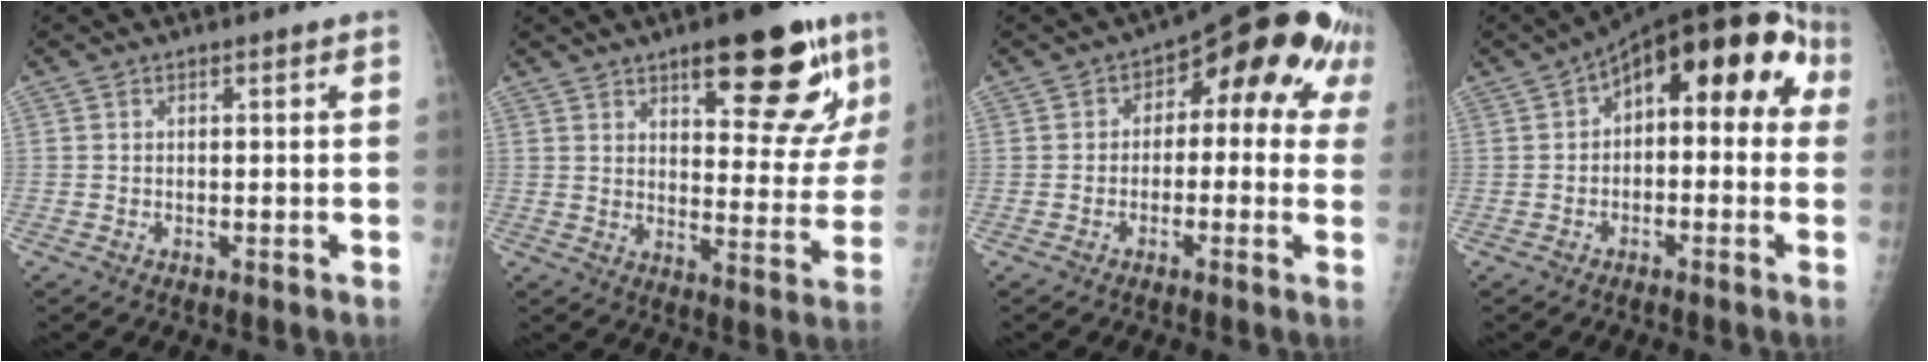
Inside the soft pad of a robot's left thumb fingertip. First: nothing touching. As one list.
[{"total": 19.2, "force": [11.0, 6.7, 14.2], "torque": [-0.146, -0.049, 0.153]}, {"total": 12.9, "force": [3.2, 7.3, 10.2], "torque": [-0.072, 0.032, 0.027]}, {"total": 15.9, "force": [3.0, 8.1, 13.4], "torque": [-0.134, 0.052, 0.027]}]